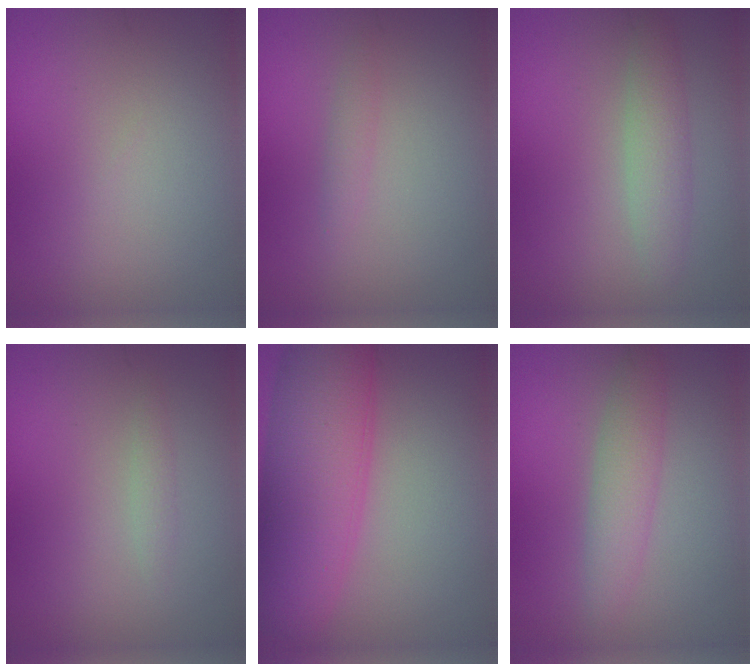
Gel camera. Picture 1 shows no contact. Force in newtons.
{"total": 0.9, "press": 0.9, "slide": 0.1}
{"total": 2.5, "press": 2.5, "slide": 0.1}
{"total": 0.8, "press": 0.8, "slide": 0.1}
{"total": 10.4, "press": 10.4, "slide": 0.3}
{"total": 3.0, "press": 3.0, "slide": 0.1}